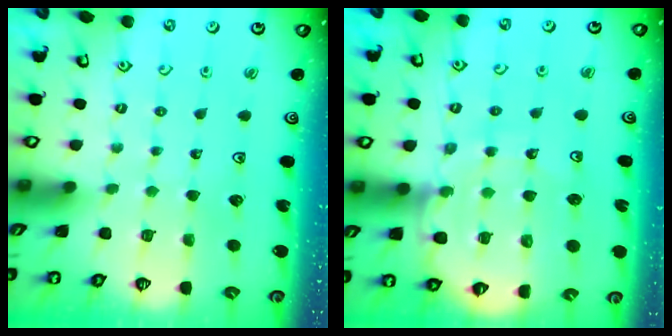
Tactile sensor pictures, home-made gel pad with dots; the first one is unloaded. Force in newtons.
{"total": 11.2, "press": 10.9, "slide": 2.8}